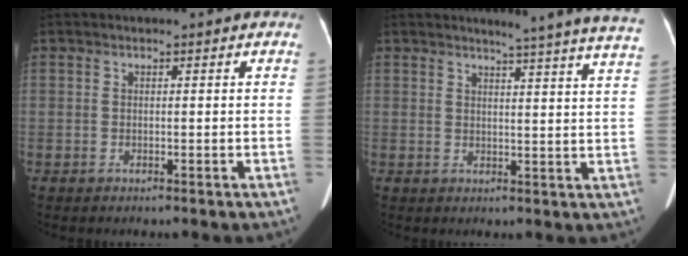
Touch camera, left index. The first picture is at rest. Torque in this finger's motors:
{"motor_torque": [0.26, -1.88, 0.04, 0.00]}